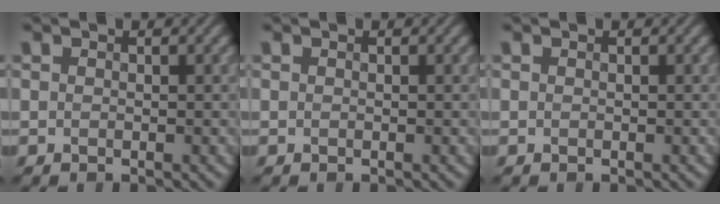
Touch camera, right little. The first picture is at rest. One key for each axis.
{"total": 0.0}
{"total": 0.0}